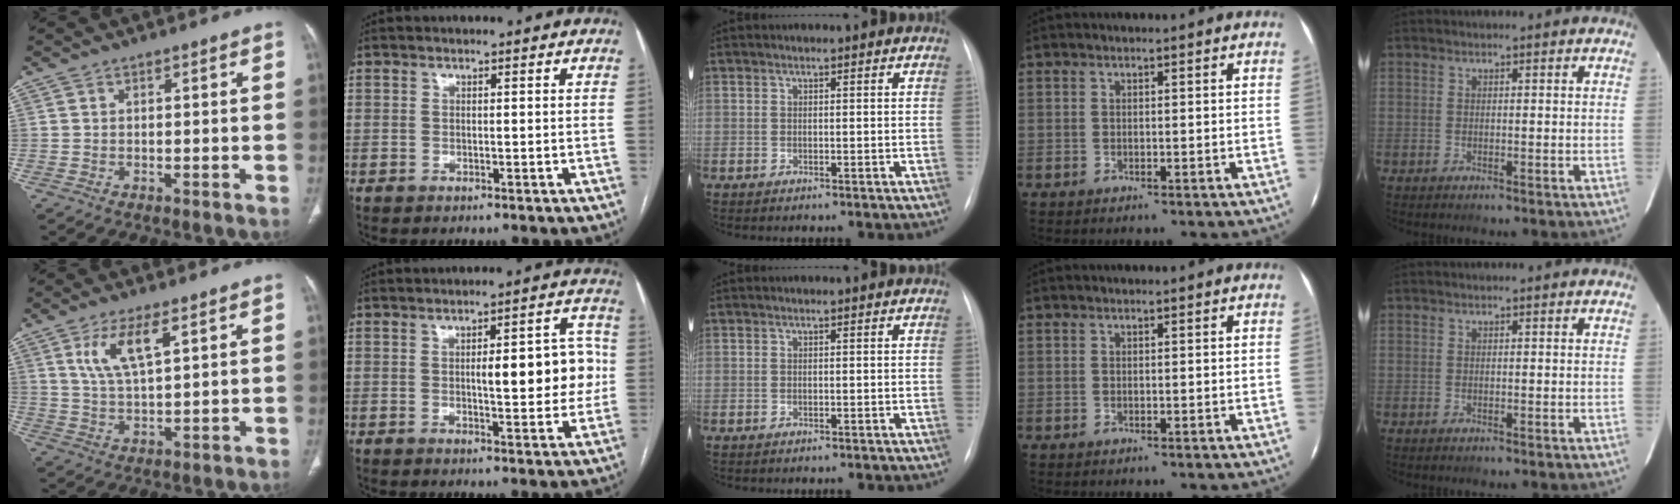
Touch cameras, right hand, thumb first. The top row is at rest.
{"thumb": {"total": 7.9, "force": [3.6, 2.5, 6.6], "torque": [-0.132, -0.014, 0.078]}, "index": {"total": 9.9, "force": [0.1, 2.9, 9.5], "torque": [-0.118, 0.021, 0.006]}, "middle": {"total": 1.3, "force": [-1.2, 0.2, 0.5], "torque": [-0.009, -0.003, -0.012]}}